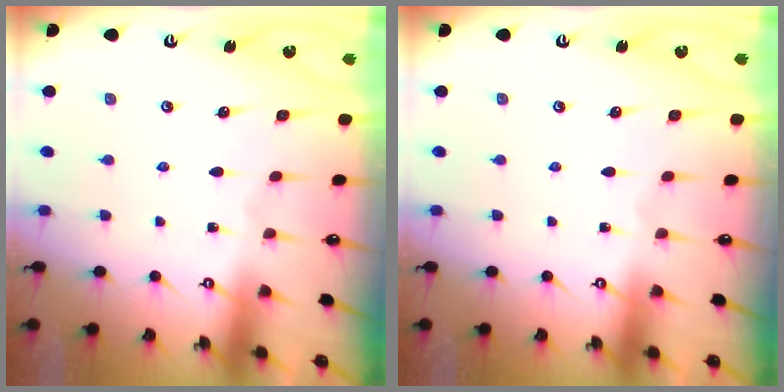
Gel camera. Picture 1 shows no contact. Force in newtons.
{"total": 0.0}